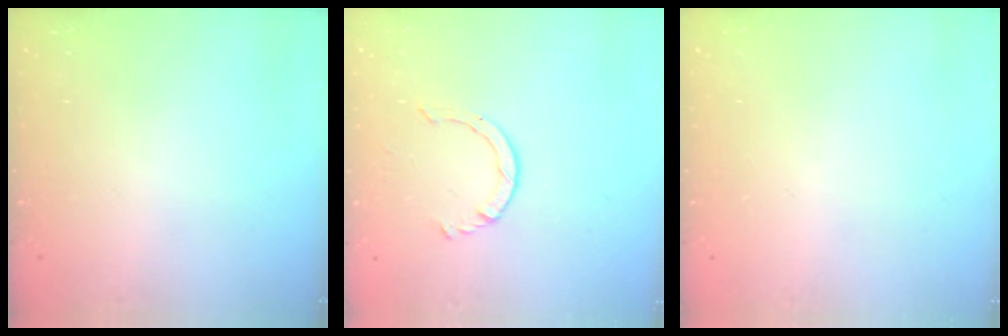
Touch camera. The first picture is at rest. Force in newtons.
{"total": 2.6, "press": 2.6, "slide": 0.3}
{"total": 0.0}